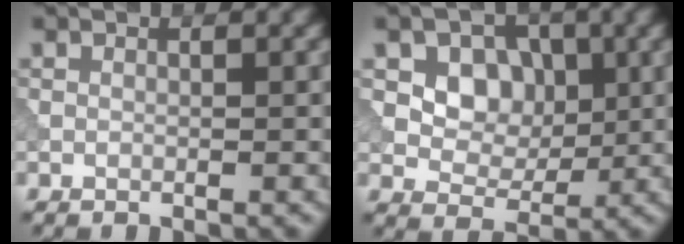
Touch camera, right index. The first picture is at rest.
{"total": 4.4, "force": [1.1, 3.6, 2.3], "torque": [-0.042, -0.004, 0.017]}